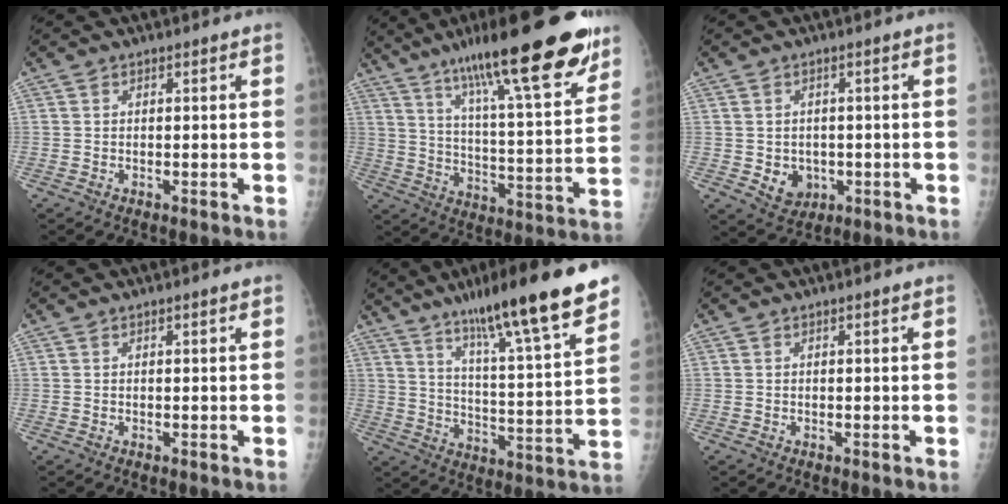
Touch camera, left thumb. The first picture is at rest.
{"total": 26.0, "force": [16.9, 5.1, 19.1], "torque": [-0.274, -0.047, 0.265]}
{"total": 5.0, "force": [-1.0, 4.3, 2.5], "torque": [-0.016, 0.002, -0.001]}
{"total": 1.0, "force": [0.5, 0.1, 0.8], "torque": [-0.014, 0.001, 0.006]}
{"total": 21.8, "force": [14.9, 2.3, 15.8], "torque": [-0.227, -0.057, 0.234]}
{"total": 0.7, "force": [0.3, 0.0, 0.6], "torque": [-0.011, 0.001, 0.004]}